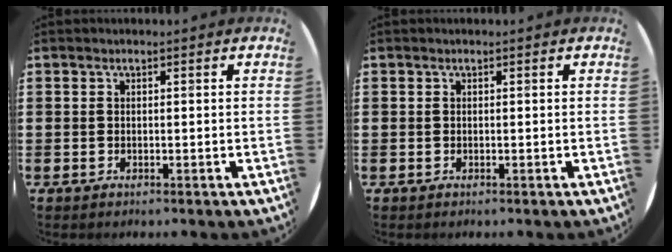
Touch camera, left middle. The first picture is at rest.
{"total": 0.0}